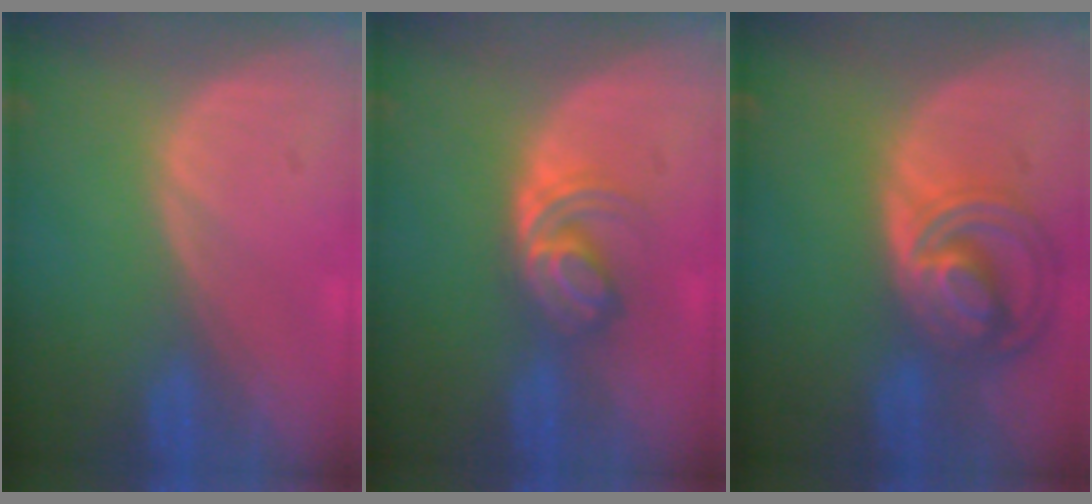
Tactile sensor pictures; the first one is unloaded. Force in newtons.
{"total": 5.9, "press": 5.1, "slide": 3.0}
{"total": 8.8, "press": 7.6, "slide": 4.4}